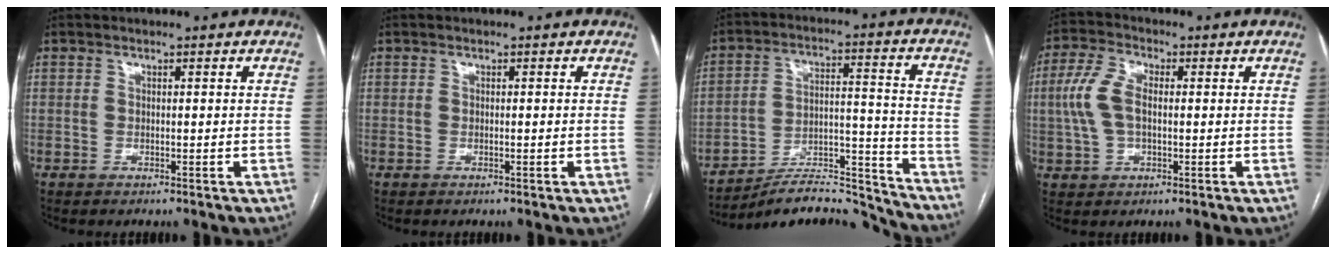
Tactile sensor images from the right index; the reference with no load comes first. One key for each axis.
{"total": 0.0}
{"total": 15.6, "fx": -15.4, "fy": 1.6, "fz": 2.2, "tx": -0.023, "ty": 0.046, "tz": -0.241}
{"total": 6.7, "fx": 0.3, "fy": 3.4, "fz": 5.7, "tx": -0.149, "ty": 0.018, "tz": 0.004}